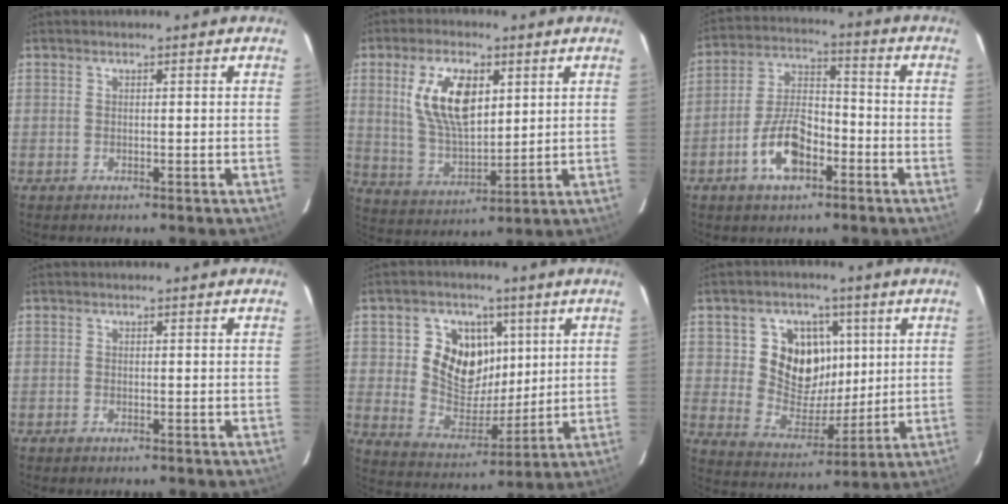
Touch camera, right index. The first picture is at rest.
{"total": 13.4, "force": [4.4, 6.6, 10.8], "torque": [-0.206, 0.007, 0.094]}
{"total": 12.6, "force": [-5.8, 6.3, 9.2], "torque": [-0.184, 0.016, -0.101]}
{"total": 1.0, "force": [-0.7, 0.6, 0.4], "torque": [-0.008, -0.002, -0.014]}
{"total": 13.3, "force": [3.6, 10.6, 7.2], "torque": [-0.150, 0.005, 0.075]}
{"total": 12.6, "force": [3.3, 10.6, 6.1], "torque": [-0.122, 0.003, 0.069]}